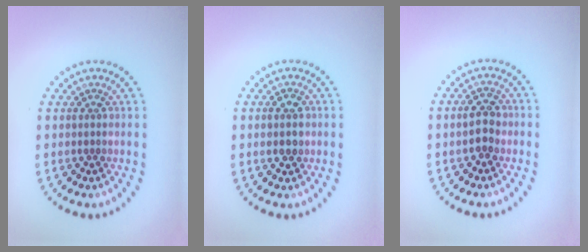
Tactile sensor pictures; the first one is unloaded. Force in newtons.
{"total": 1.9, "press": 1.9, "slide": 0.0}
{"total": 2.4, "press": 2.3, "slide": 0.4}